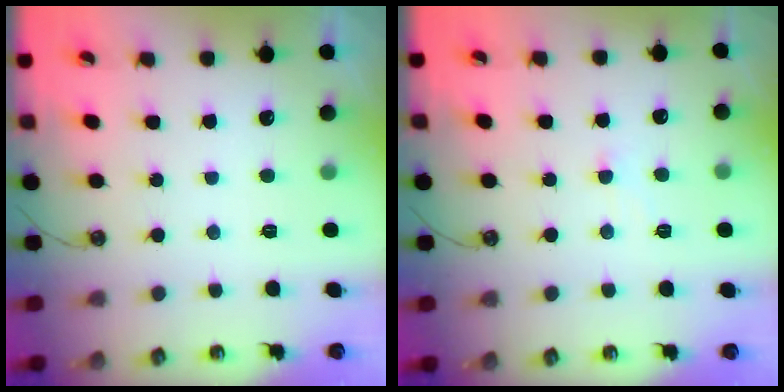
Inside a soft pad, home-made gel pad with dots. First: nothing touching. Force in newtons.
{"total": 2.4, "press": 2.3, "slide": 0.5}